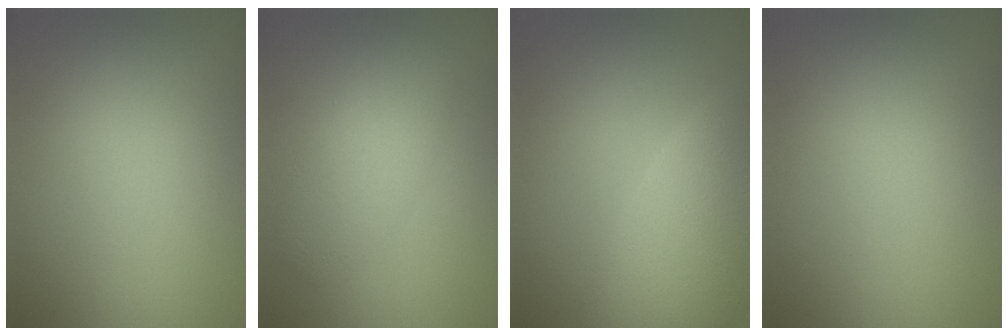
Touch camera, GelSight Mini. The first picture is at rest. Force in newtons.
{"total": 3.2, "press": 3.2, "slide": 0.1}
{"total": 8.6, "press": 8.5, "slide": 0.8}
{"total": 0.0}